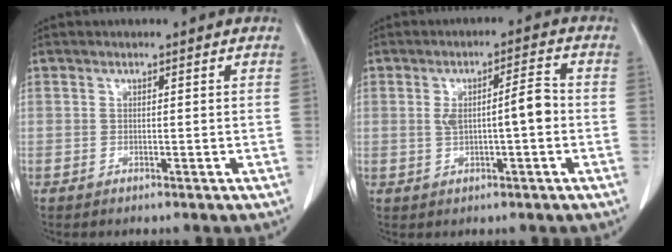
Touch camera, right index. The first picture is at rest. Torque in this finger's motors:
{"motor_torque": [0.19, 0.05, 0.10, 0.05]}